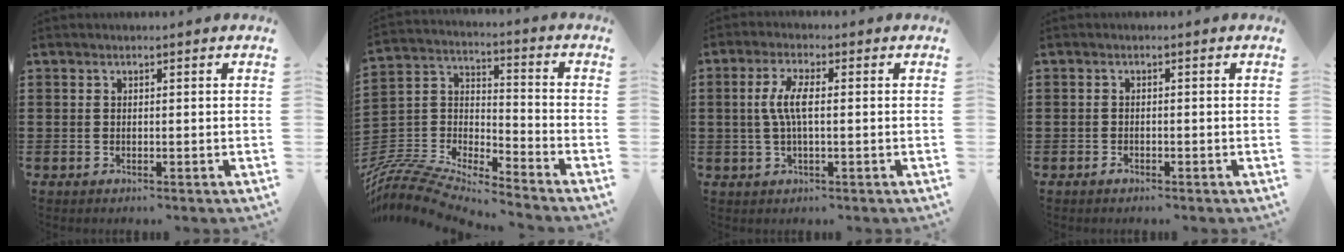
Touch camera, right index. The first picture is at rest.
{"total": 7.7, "force": [-7.4, 0.8, 1.8], "torque": [-0.060, -0.012, -0.157]}
{"total": 4.8, "force": [-0.1, 1.3, 4.6], "torque": [-0.099, 0.000, -0.009]}
{"total": 0.8, "force": [-0.7, 0.3, 0.3], "torque": [-0.007, -0.003, -0.014]}